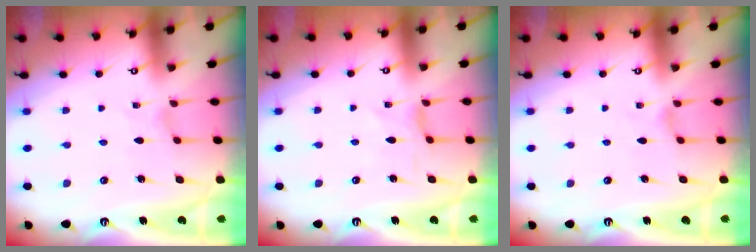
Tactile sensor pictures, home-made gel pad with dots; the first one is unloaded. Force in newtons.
{"total": 0.0}
{"total": 0.0}